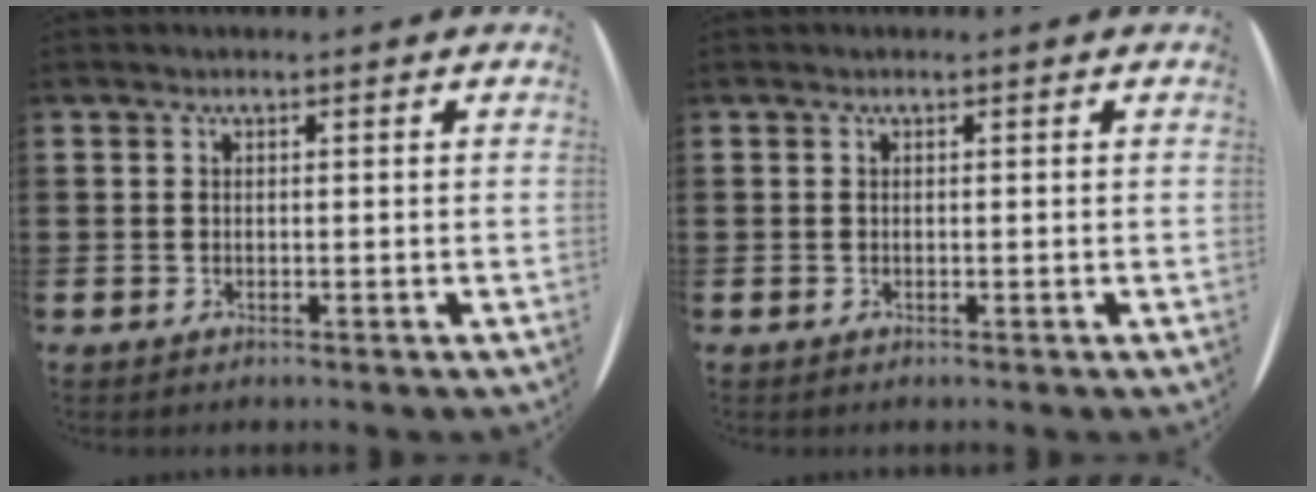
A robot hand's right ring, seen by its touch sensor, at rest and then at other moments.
{"total": 0.0}